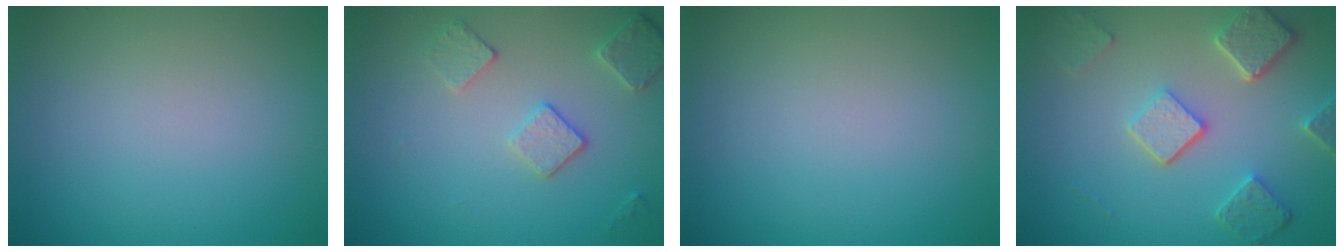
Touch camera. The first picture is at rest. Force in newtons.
{"total": 2.7, "press": 2.7, "slide": 0.7}
{"total": 0.0}
{"total": 5.1, "press": 4.0, "slide": 3.2}